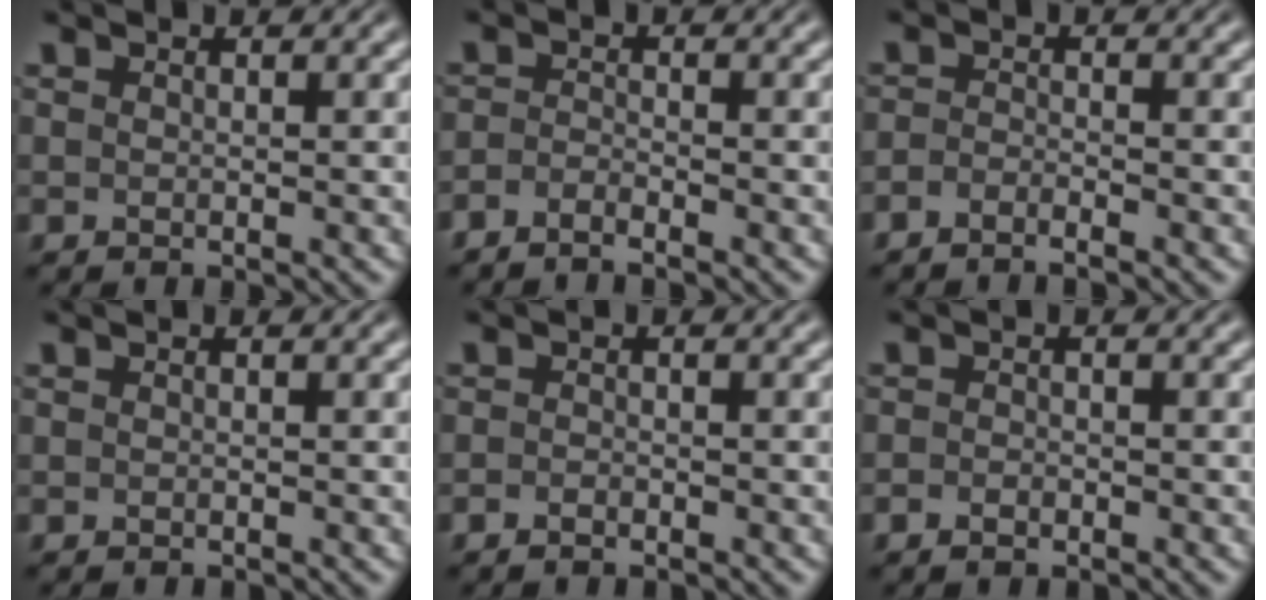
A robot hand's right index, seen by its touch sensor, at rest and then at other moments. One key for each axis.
{"total": 2.1, "fx": -2.1, "fy": -0.2, "fz": 0.2, "tx": -0.001, "ty": -0.011, "tz": -0.036}
{"total": 1.9, "fx": -1.9, "fy": -0.2, "fz": 0.1, "tx": -0.003, "ty": -0.011, "tz": -0.033}
{"total": 0.0}
{"total": 1.0, "fx": -1.0, "fy": -0.1, "fz": 0.0, "tx": 0.001, "ty": -0.009, "tz": -0.015}
{"total": 1.1, "fx": -1.1, "fy": 0.2, "fz": 0.1, "tx": -0.002, "ty": -0.010, "tz": -0.015}